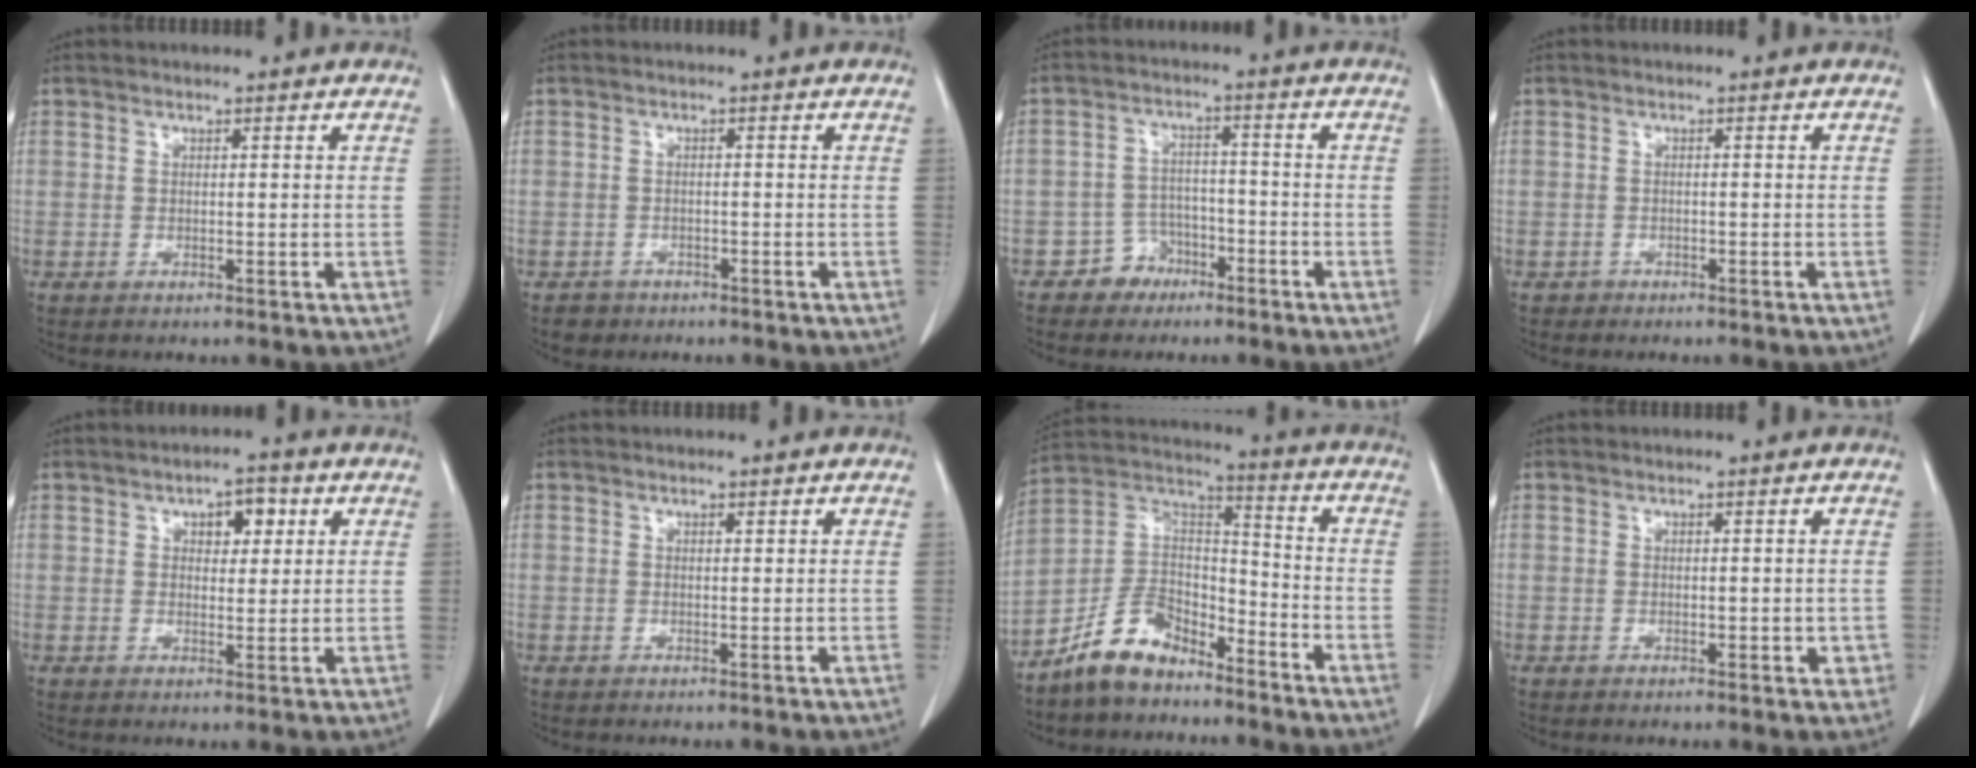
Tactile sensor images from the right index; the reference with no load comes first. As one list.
[{"total": 1.9, "force": [-1.3, 1.4, -0.1], "torque": [-0.004, 0.006, -0.021]}, {"total": 4.8, "force": [-3.1, 3.7, 0.3], "torque": [0.002, 0.015, -0.048]}, {"total": 1.1, "force": [-0.7, 0.7, -0.3], "torque": [-0.001, 0.005, -0.017]}, {"total": 4.1, "force": [1.8, 2.1, 3.1], "torque": [-0.041, 0.009, 0.025]}, {"total": 0.0}, {"total": 10.6, "force": [-8.2, 5.2, 4.4], "torque": [-0.094, 0.031, -0.159]}, {"total": 1.9, "force": [-0.1, 1.2, 1.4], "torque": [-0.008, 0.003, 0.001]}]